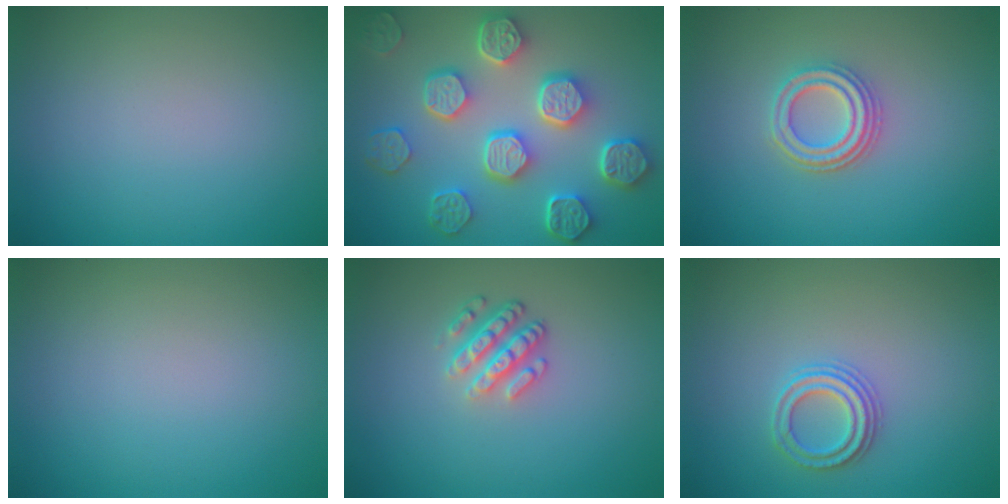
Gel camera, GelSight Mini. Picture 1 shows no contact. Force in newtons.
{"total": 8.5, "press": 6.6, "slide": 5.3}
{"total": 3.2, "press": 2.8, "slide": 1.6}
{"total": 0.0}
{"total": 3.2, "press": 2.6, "slide": 1.8}
{"total": 2.3, "press": 2.2, "slide": 0.6}